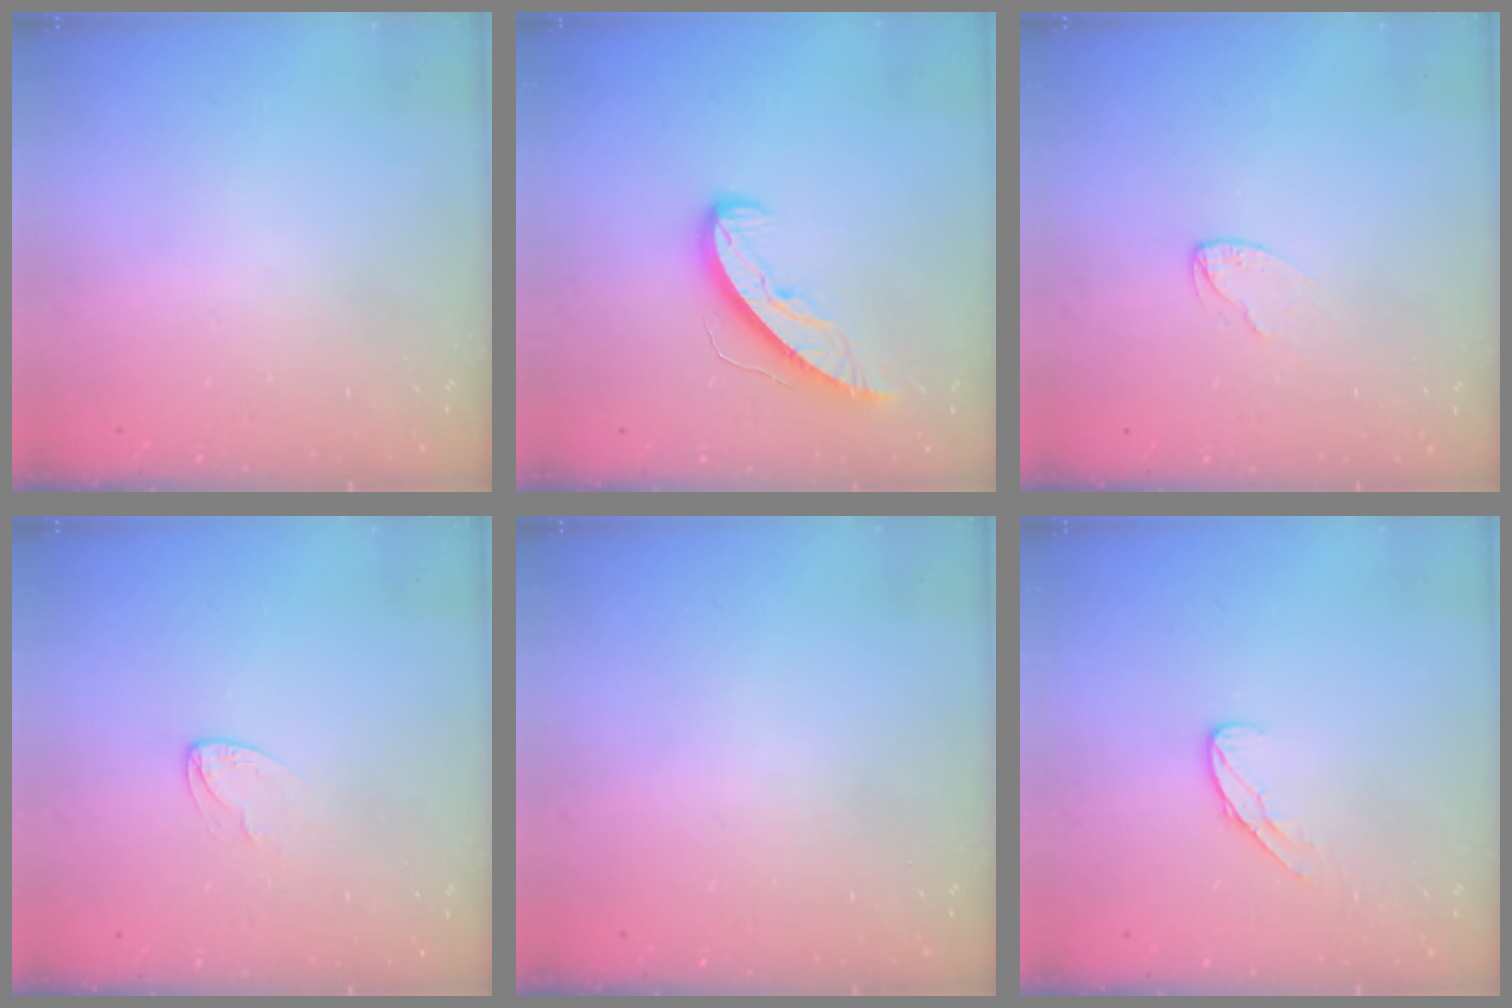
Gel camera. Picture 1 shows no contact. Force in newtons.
{"total": 9.0, "press": 9.0, "slide": 0.1}
{"total": 3.0, "press": 3.0, "slide": 0.3}
{"total": 2.9, "press": 2.9, "slide": 0.2}
{"total": 0.0}
{"total": 6.3, "press": 6.3, "slide": 0.6}